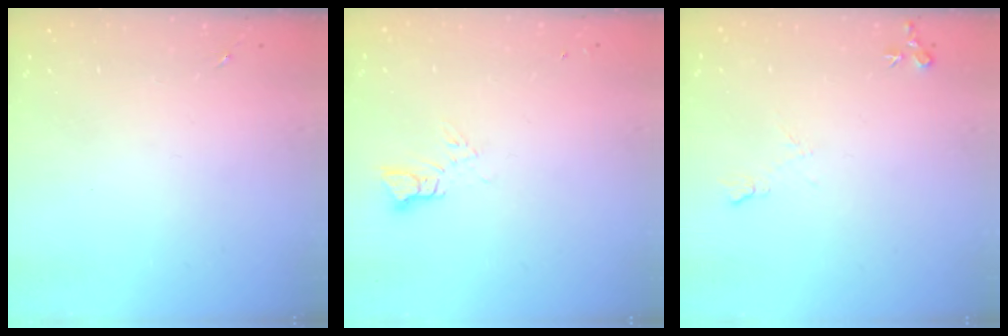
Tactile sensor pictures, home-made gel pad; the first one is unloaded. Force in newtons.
{"total": 3.8, "press": 3.8, "slide": 0.3}
{"total": 6.9, "press": 6.8, "slide": 1.0}